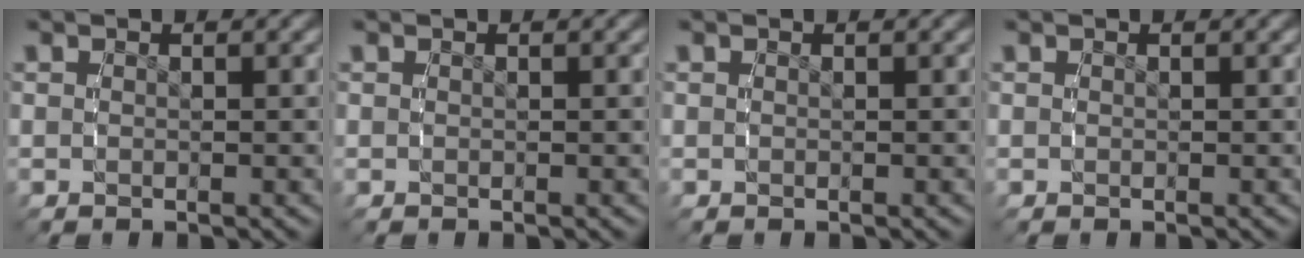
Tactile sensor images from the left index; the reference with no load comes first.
{"total": 0.0}
{"total": 0.0}
{"total": 0.0}